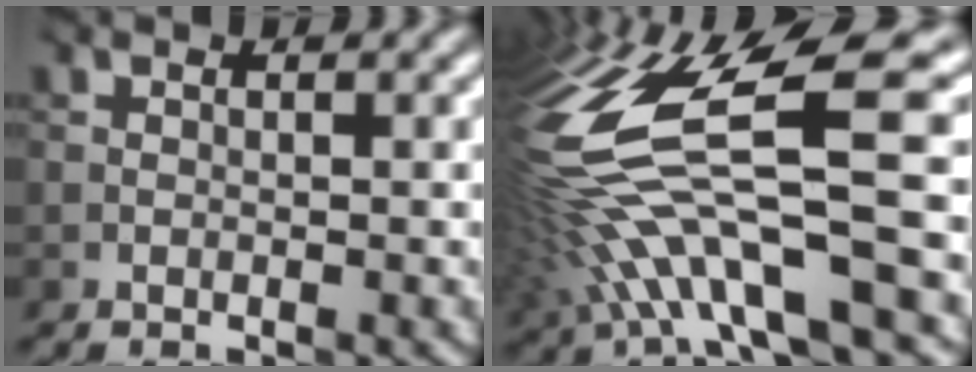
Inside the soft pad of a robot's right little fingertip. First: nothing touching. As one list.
[{"total": 12.6, "force": [-1.7, 3.7, 11.9], "torque": [-0.235, 0.004, -0.020]}]